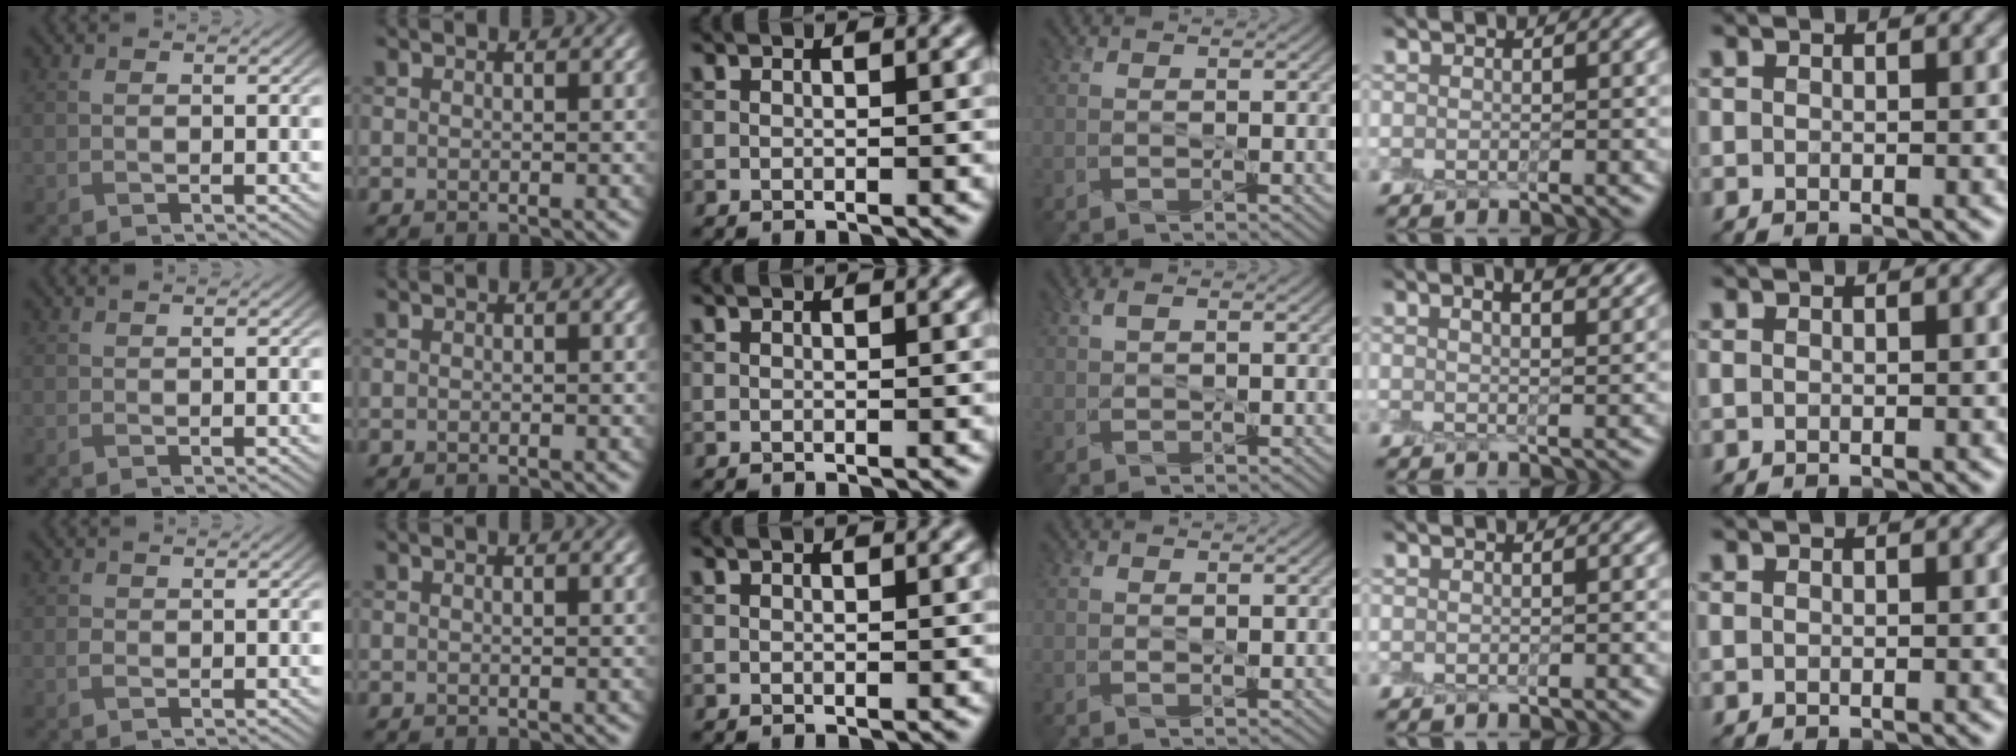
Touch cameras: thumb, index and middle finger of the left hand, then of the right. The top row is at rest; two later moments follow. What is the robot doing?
{"motion": "peel", "object": "shipping label"}